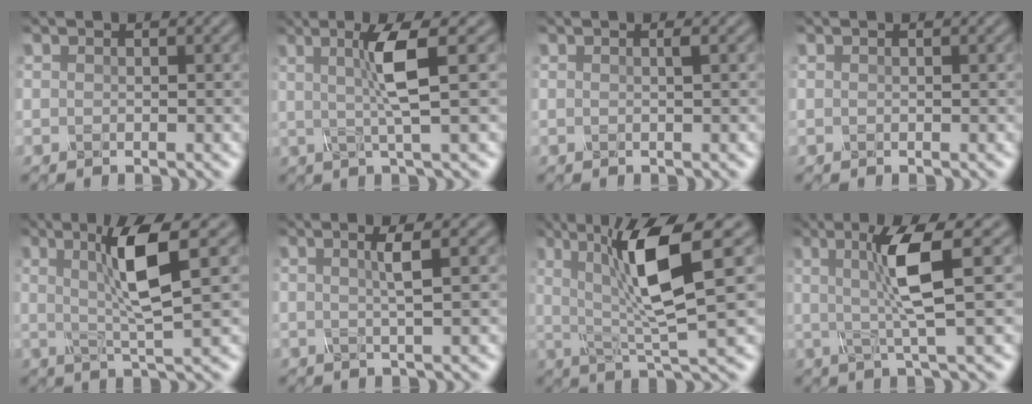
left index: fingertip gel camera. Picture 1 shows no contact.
{"total": 4.7, "force": [0.6, 0.4, 4.6], "torque": [-0.090, -0.002, 0.014]}
{"total": 0.5, "force": [0.0, 0.1, 0.5], "torque": [-0.007, -0.003, -0.003]}
{"total": 0.0}
{"total": 5.6, "force": [1.2, 0.6, 5.5], "torque": [-0.107, -0.001, 0.027]}
{"total": 2.6, "force": [0.5, 0.4, 2.6], "torque": [-0.043, 0.003, 0.004]}
{"total": 8.8, "force": [1.8, 1.8, 8.4], "torque": [-0.142, -0.006, 0.033]}
{"total": 5.7, "force": [0.7, 0.6, 5.7], "torque": [-0.111, 0.000, 0.018]}